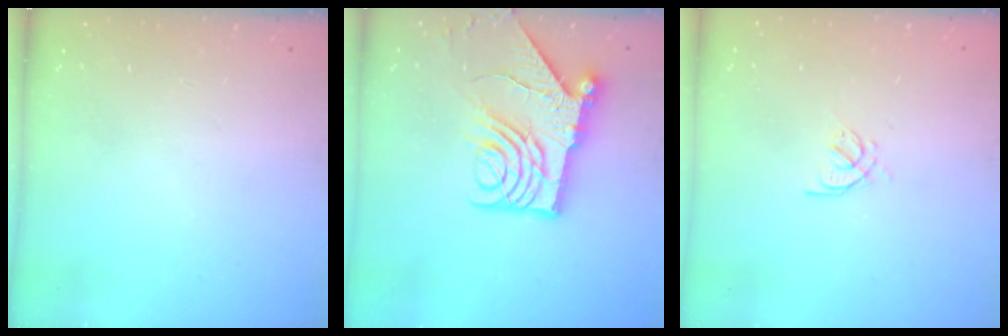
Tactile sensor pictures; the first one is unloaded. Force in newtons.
{"total": 15.5, "press": 15.4, "slide": 1.7}
{"total": 2.6, "press": 2.5, "slide": 0.7}